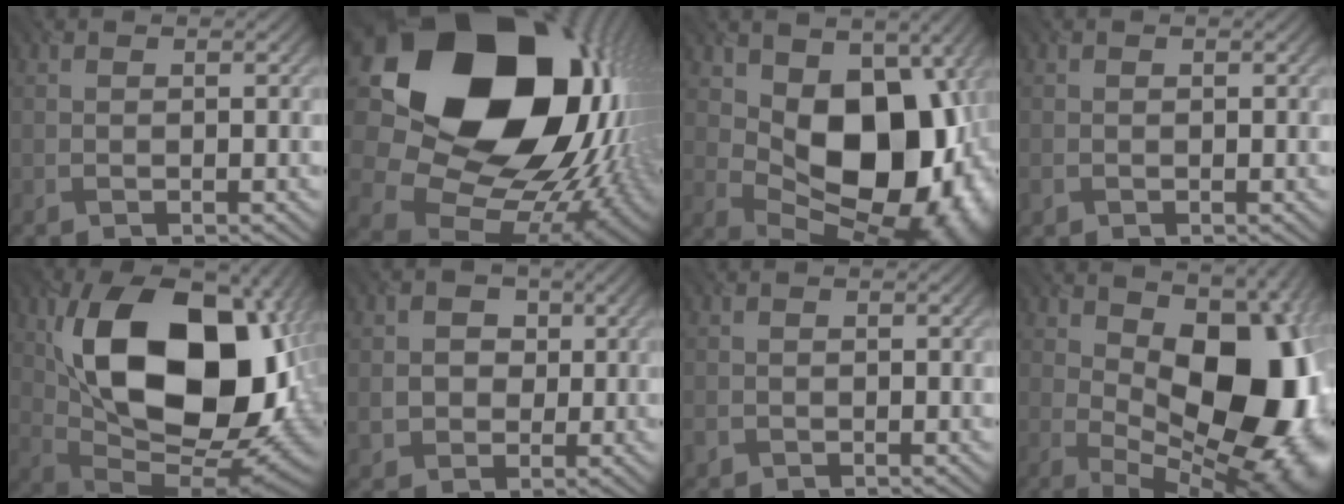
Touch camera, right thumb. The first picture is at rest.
{"total": 23.6, "force": [6.2, 18.1, 13.9], "torque": [-0.310, -0.034, 0.141]}
{"total": 16.6, "force": [2.3, 10.6, 12.6], "torque": [-0.160, -0.014, 0.051]}
{"total": 1.2, "force": [-0.3, 1.2, 0.3], "torque": [-0.008, -0.006, -0.009]}
{"total": 21.1, "force": [4.3, 12.6, 16.3], "torque": [-0.296, -0.013, 0.094]}
{"total": 4.6, "force": [0.6, 4.2, 1.6], "torque": [-0.051, 0.003, 0.000]}
{"total": 1.7, "force": [-0.6, 1.5, 0.4], "torque": [-0.010, -0.008, -0.016]}
{"total": 19.8, "force": [3.3, 10.9, 16.2], "torque": [-0.180, 0.004, 0.063]}